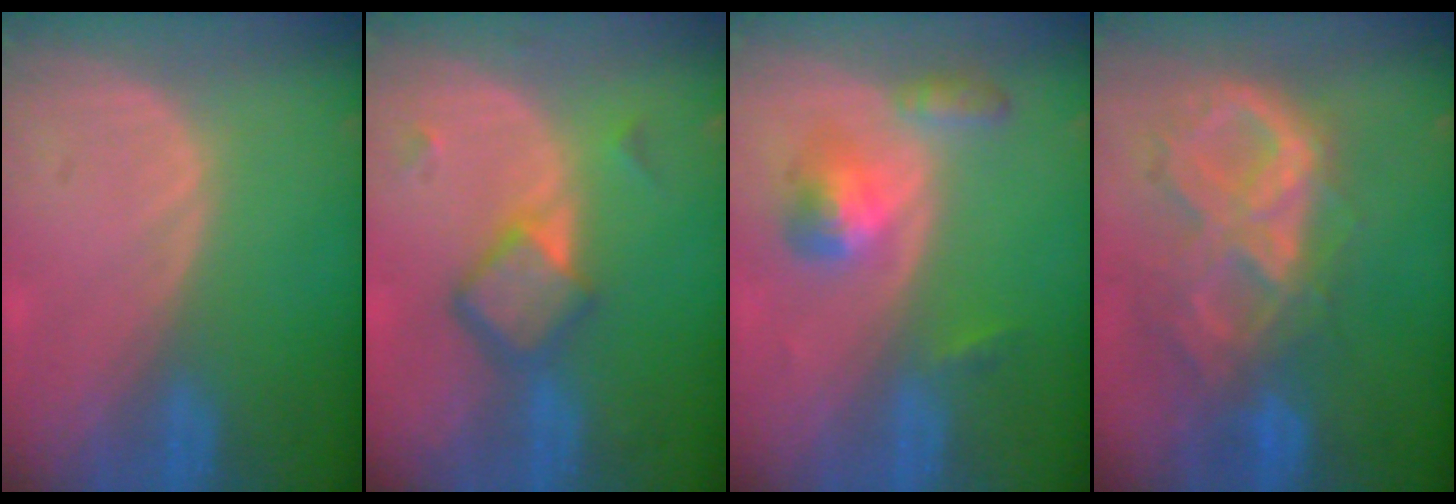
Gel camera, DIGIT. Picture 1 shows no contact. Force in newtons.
{"total": 6.2, "press": 5.3, "slide": 3.2}
{"total": 5.4, "press": 5.0, "slide": 2.2}
{"total": 10.6, "press": 9.0, "slide": 5.6}